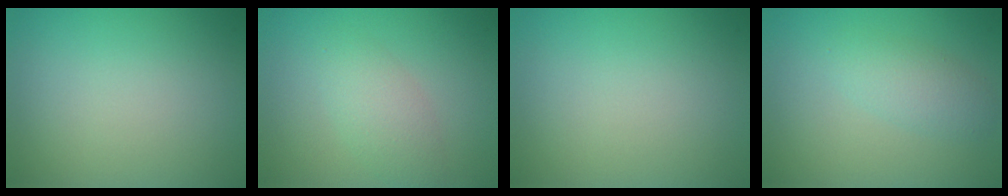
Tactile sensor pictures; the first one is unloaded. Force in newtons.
{"total": 2.4, "press": 2.4, "slide": 0.2}
{"total": 0.0}
{"total": 2.2, "press": 2.2, "slide": 0.1}